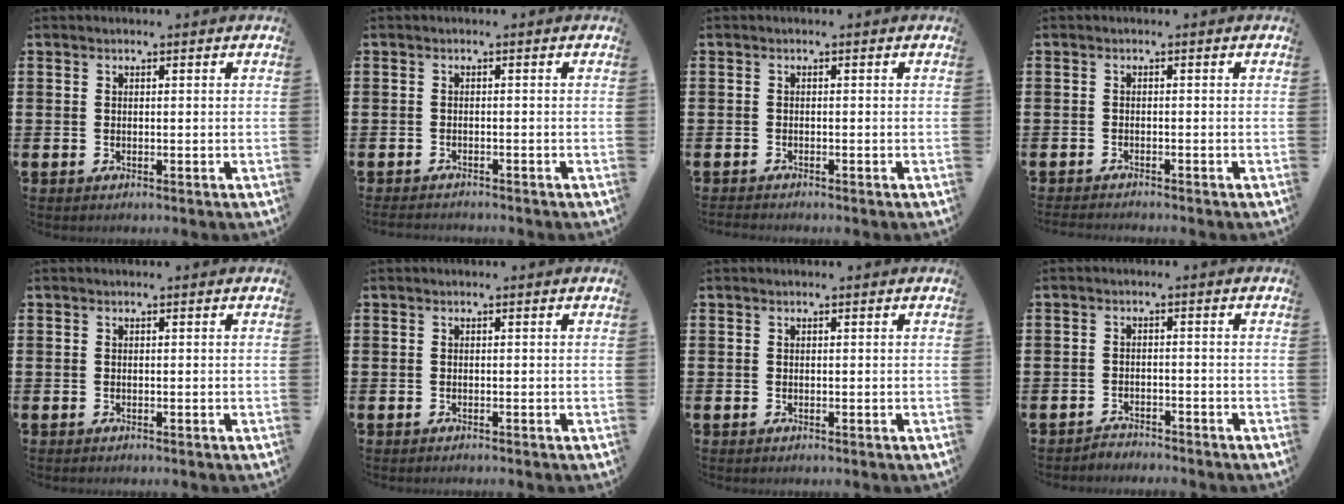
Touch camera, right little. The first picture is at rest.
{"total": 0.9, "force": [-0.9, 0.1, 0.0], "torque": [-0.004, -0.001, -0.019]}
{"total": 0.5, "force": [-0.5, 0.0, 0.0], "torque": [-0.001, -0.003, -0.011]}
{"total": 0.9, "force": [-0.9, -0.1, 0.0], "torque": [-0.002, -0.001, -0.019]}
{"total": 0.0}
{"total": 0.0}
{"total": 0.0}
{"total": 1.9, "force": [-1.9, 0.1, -0.3], "torque": [-0.002, 0.005, -0.043]}